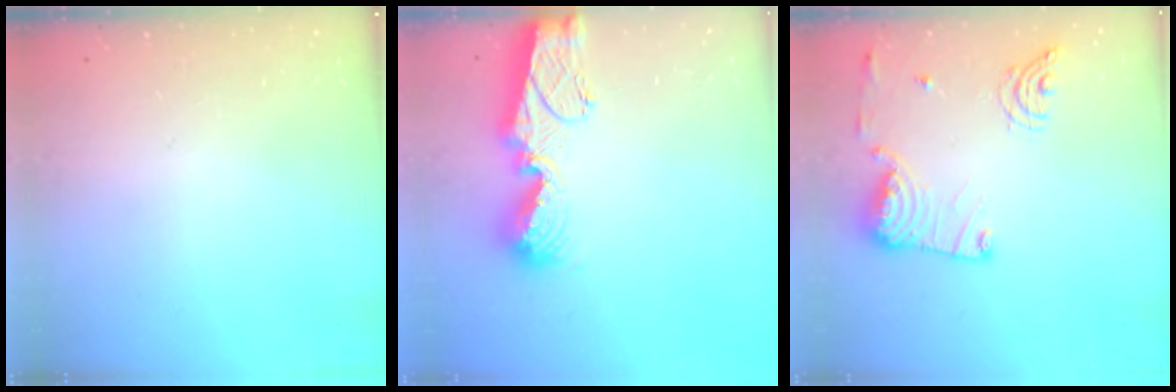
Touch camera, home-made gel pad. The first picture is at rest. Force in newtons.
{"total": 12.9, "press": 12.9, "slide": 1.4}
{"total": 13.9, "press": 13.9, "slide": 0.8}